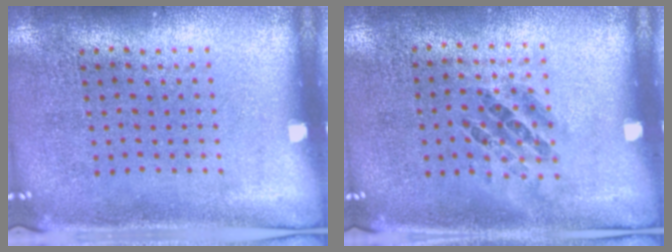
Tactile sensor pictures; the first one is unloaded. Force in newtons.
{"total": 0.9, "press": 0.6, "slide": 0.6}